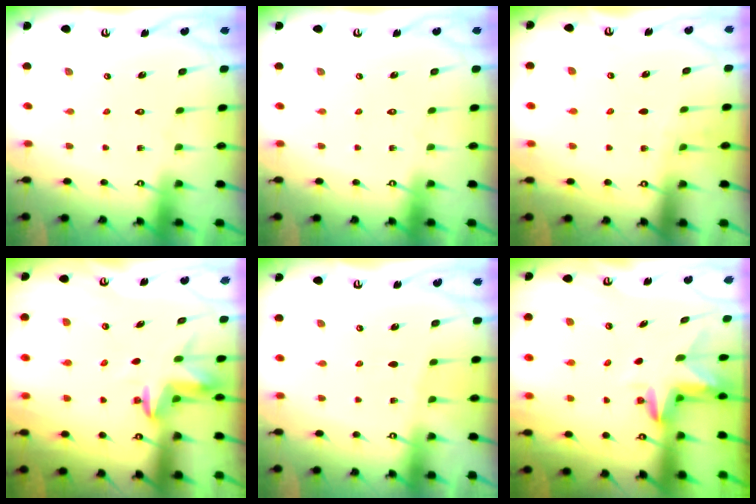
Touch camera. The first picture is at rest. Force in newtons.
{"total": 0.0}
{"total": 2.7, "press": 2.6, "slide": 0.7}
{"total": 4.0, "press": 4.0, "slide": 0.2}
{"total": 1.8, "press": 1.8, "slide": 0.3}
{"total": 3.0, "press": 3.0, "slide": 0.2}